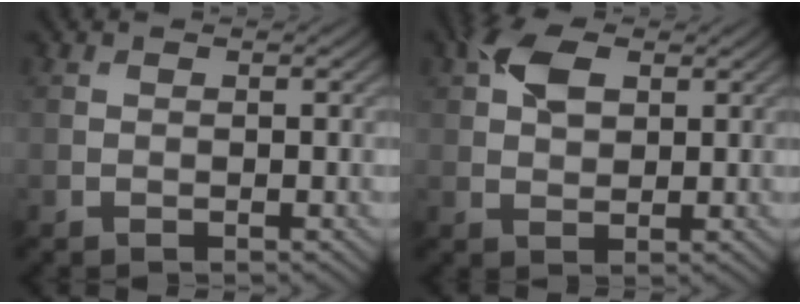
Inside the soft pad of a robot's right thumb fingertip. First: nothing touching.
{"total": 5.0, "force": [2.0, 3.0, 3.5], "torque": [-0.076, 0.008, 0.032]}